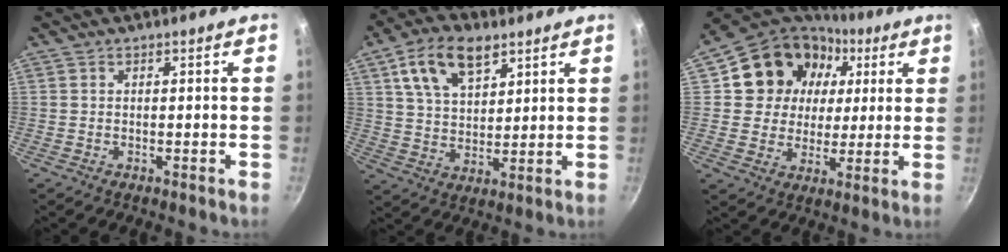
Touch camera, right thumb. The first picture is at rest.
{"total": 12.7, "force": [6.6, 7.2, 8.1], "torque": [-0.120, -0.016, 0.118]}
{"total": 17.2, "force": [5.2, 14.8, 7.2], "torque": [-0.112, 0.011, 0.082]}